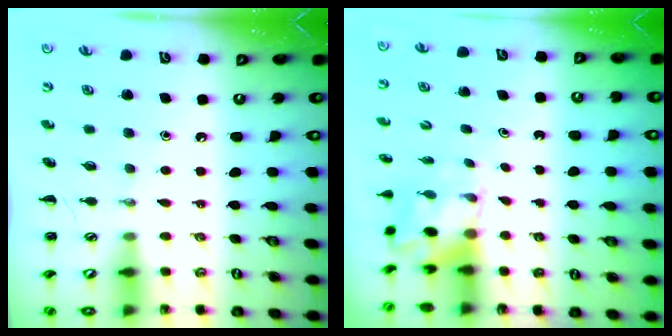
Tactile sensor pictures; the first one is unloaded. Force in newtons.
{"total": 2.7, "press": 2.5, "slide": 0.9}